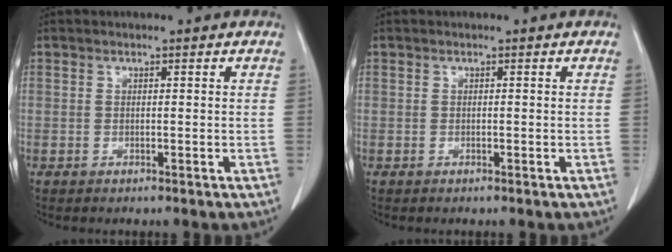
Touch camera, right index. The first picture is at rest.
{"total": 0.0}